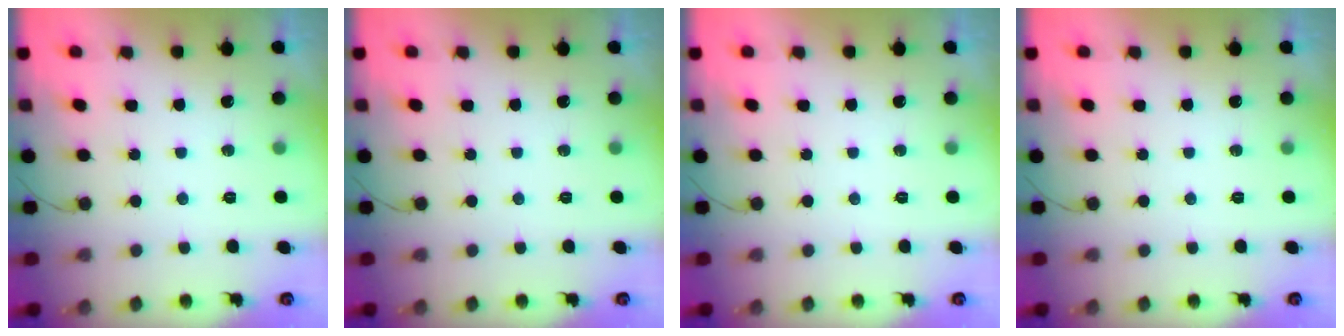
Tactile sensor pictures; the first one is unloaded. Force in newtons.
{"total": 0.0}
{"total": 0.0}
{"total": 0.0}